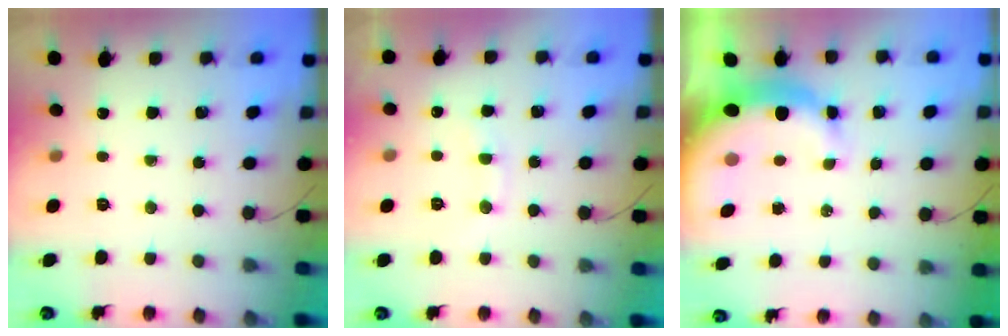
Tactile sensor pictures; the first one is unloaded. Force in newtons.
{"total": 9.2, "press": 9.1, "slide": 1.5}
{"total": 9.6, "press": 9.3, "slide": 2.2}